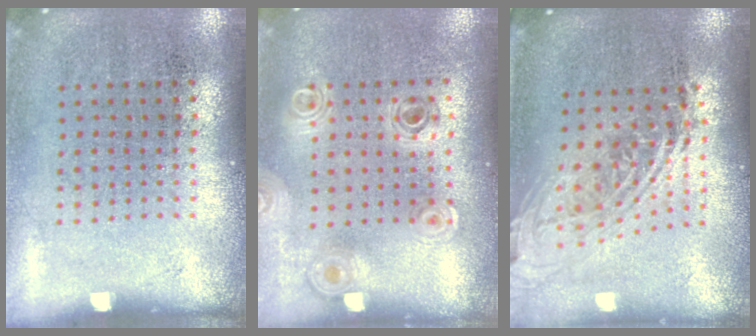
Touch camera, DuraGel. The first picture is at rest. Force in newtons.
{"total": 0.9, "press": 0.9, "slide": 0.2}
{"total": 2.0, "press": 1.5, "slide": 1.2}